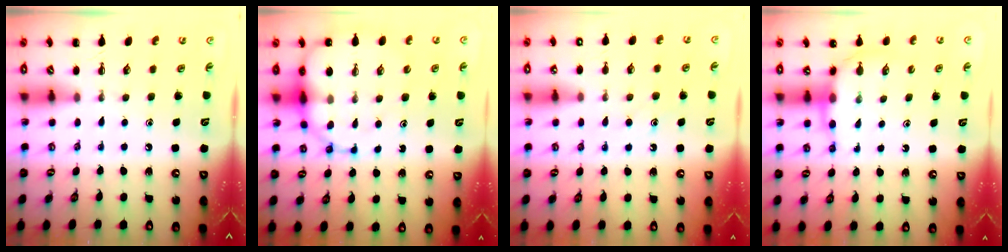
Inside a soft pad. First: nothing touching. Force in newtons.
{"total": 12.7, "press": 12.3, "slide": 3.2}
{"total": 9.7, "press": 9.6, "slide": 1.2}
{"total": 7.3, "press": 7.3, "slide": 0.6}